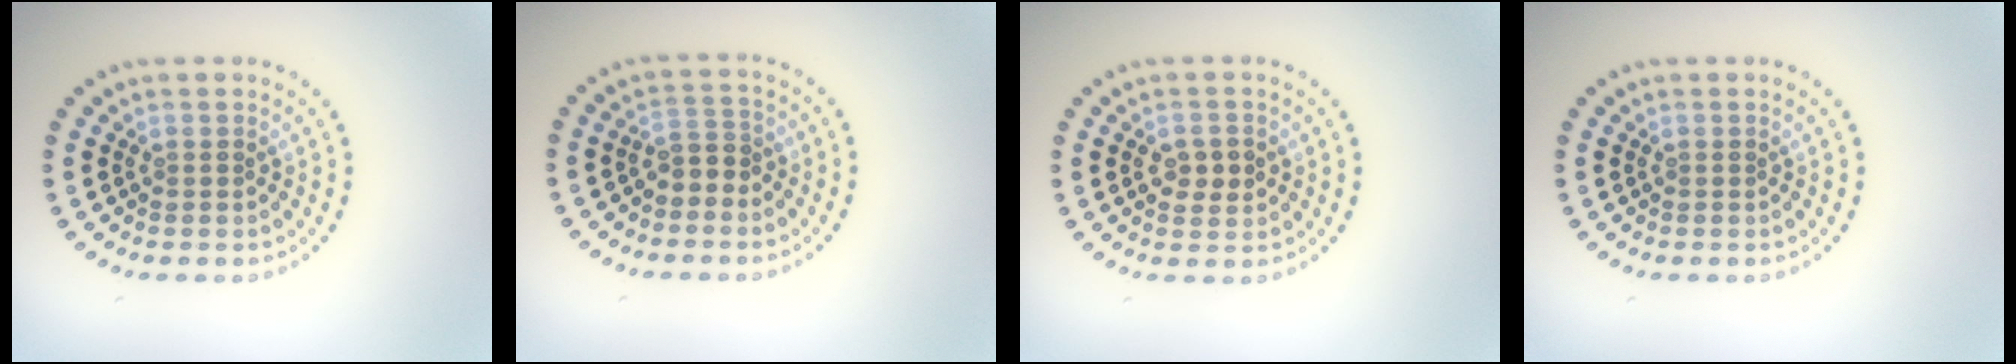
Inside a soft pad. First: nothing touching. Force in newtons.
{"total": 1.8, "press": 1.5, "slide": 1.0}
{"total": 2.2, "press": 2.2, "slide": 0.1}
{"total": 0.0}